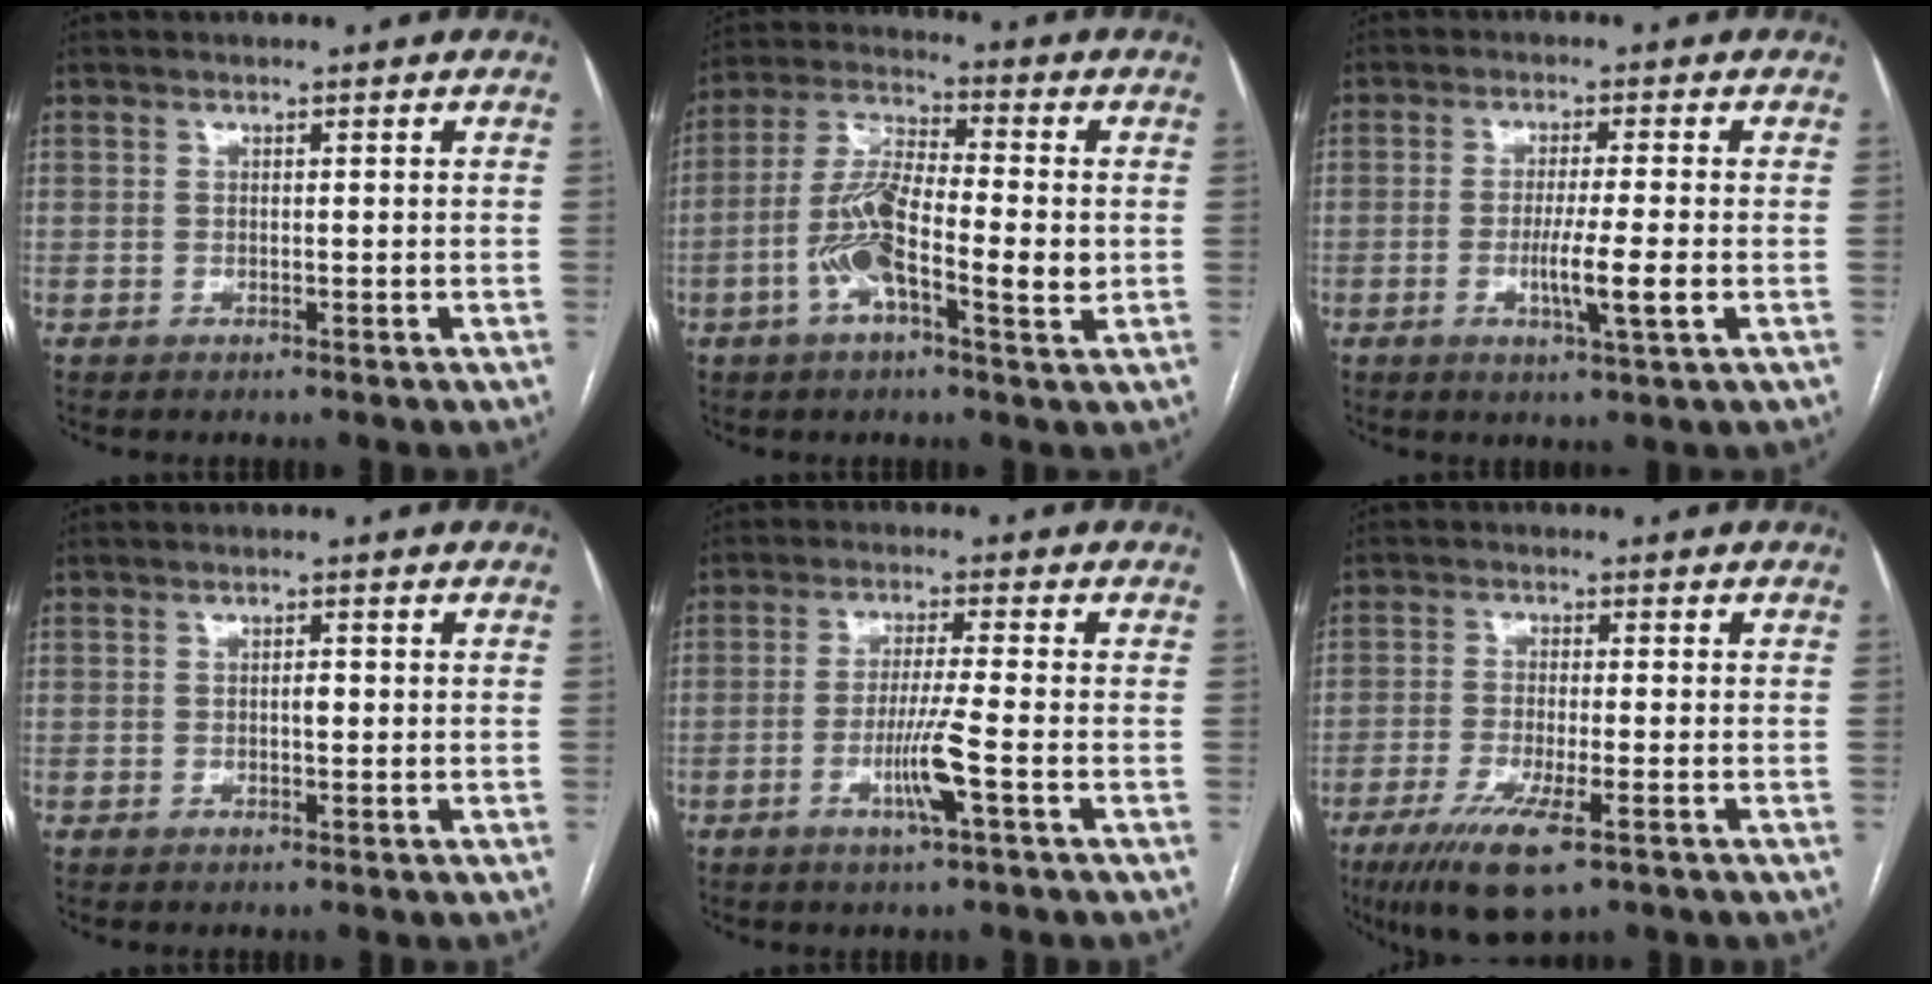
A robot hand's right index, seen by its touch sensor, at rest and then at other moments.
{"total": 11.5, "force": [-2.2, 2.9, 10.9], "torque": [-0.218, 0.009, -0.047]}
{"total": 6.2, "force": [-1.5, -0.3, 6.0], "torque": [-0.107, -0.014, -0.027]}
{"total": 1.0, "force": [0.0, 0.3, 0.9], "torque": [-0.015, 0.001, 0.000]}
{"total": 6.2, "force": [-2.2, -0.7, 5.8], "torque": [-0.109, -0.012, -0.043]}
{"total": 9.1, "force": [-5.3, 1.4, 7.3], "torque": [-0.137, -0.025, -0.087]}